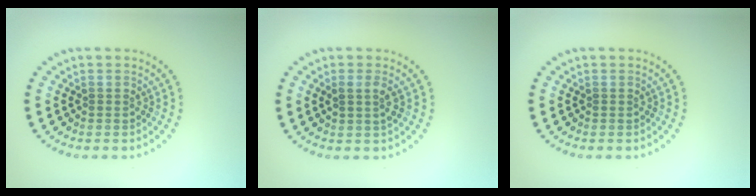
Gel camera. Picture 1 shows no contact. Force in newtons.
{"total": 1.4, "press": 1.3, "slide": 0.4}
{"total": 0.0}